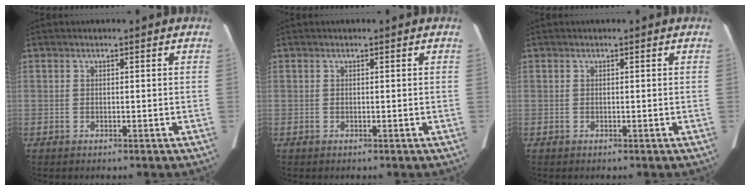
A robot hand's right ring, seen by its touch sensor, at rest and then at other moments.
{"total": 0.0}
{"total": 0.0}